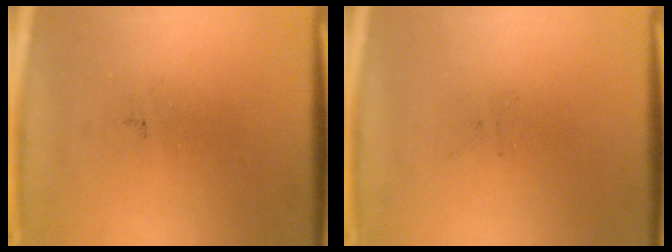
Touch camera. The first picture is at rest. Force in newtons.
{"total": 0.0}